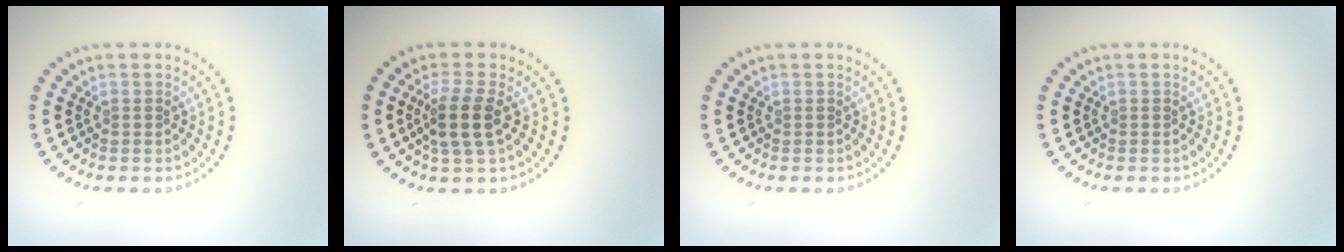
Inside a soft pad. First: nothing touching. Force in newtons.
{"total": 3.1, "press": 2.6, "slide": 1.8}
{"total": 0.0}
{"total": 0.0}